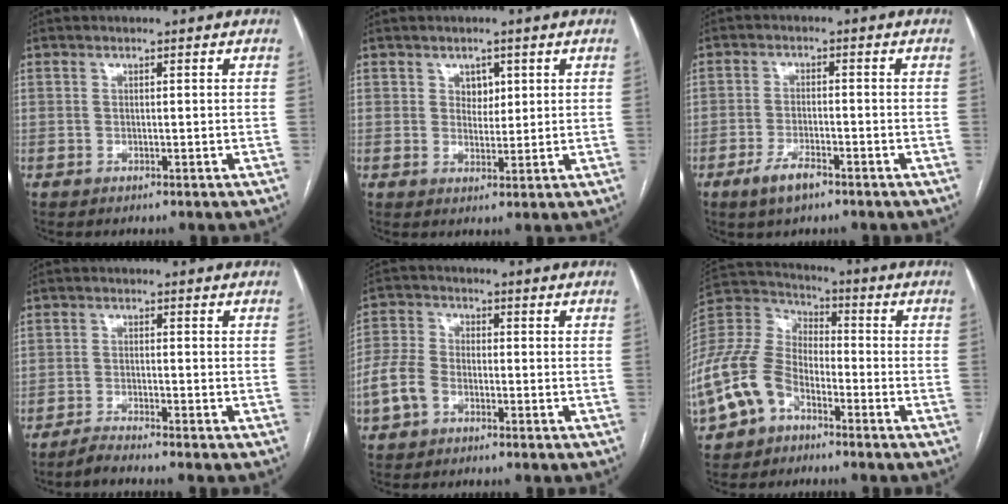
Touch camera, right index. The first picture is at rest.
{"total": 2.6, "force": [1.1, 1.9, 1.4], "torque": [-0.016, 0.001, 0.020]}
{"total": 4.7, "force": [-3.1, 1.3, 3.2], "torque": [-0.067, -0.003, -0.054]}
{"total": 3.7, "force": [-3.4, -1.0, 1.1], "torque": [-0.022, -0.011, -0.061]}
{"total": 5.9, "force": [-2.7, 3.9, 3.5], "torque": [-0.098, 0.013, -0.058]}
{"total": 17.9, "force": [-9.0, 11.6, 10.2], "torque": [-0.275, 0.022, -0.178]}